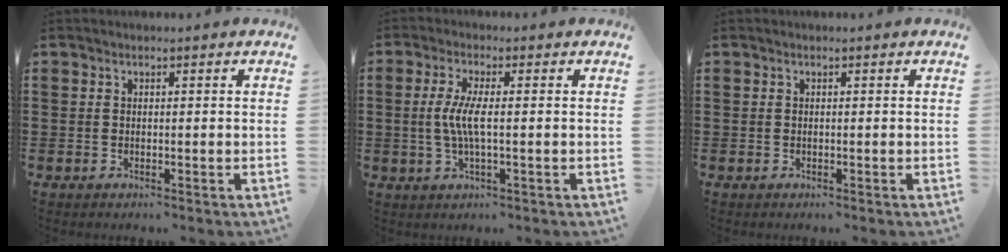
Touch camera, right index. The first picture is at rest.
{"total": 4.7, "force": [-0.2, 0.6, 4.7], "torque": [-0.107, -0.010, -0.014]}
{"total": 0.0}